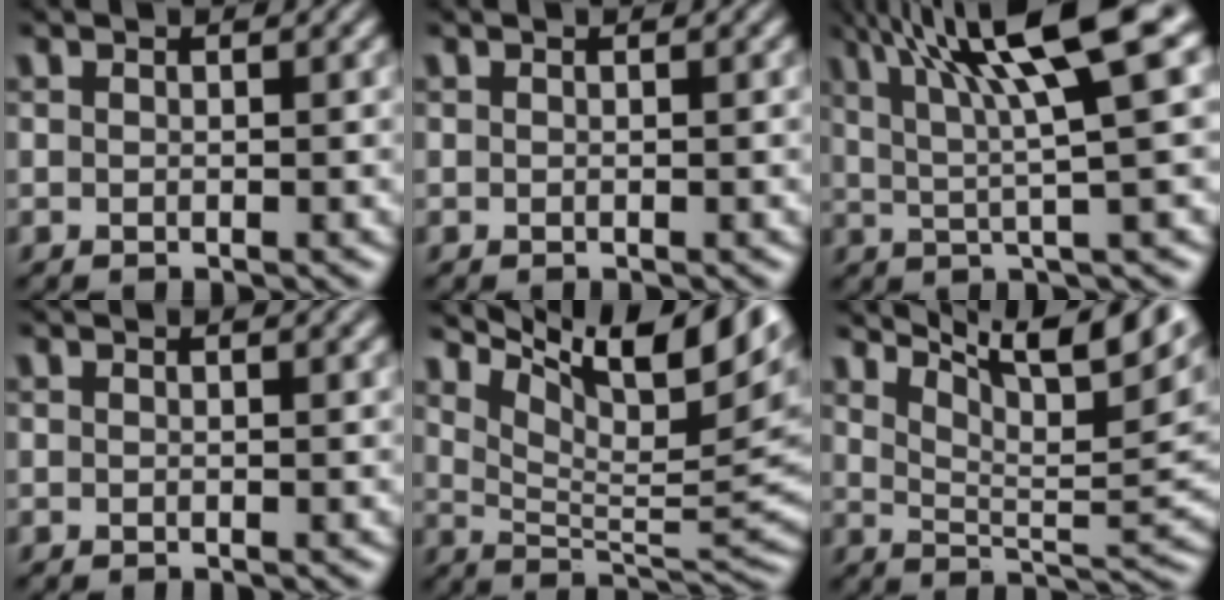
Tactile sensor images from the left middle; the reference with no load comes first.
{"total": 0.0}
{"total": 10.9, "force": [4.8, 1.8, 9.7], "torque": [-0.140, 0.020, 0.078]}
{"total": 1.2, "force": [0.8, 0.4, 0.8], "torque": [-0.006, 0.004, 0.008]}
{"total": 13.0, "force": [8.1, 3.6, 9.5], "torque": [-0.152, 0.017, 0.145]}
{"total": 11.6, "force": [7.8, 2.8, 8.1], "torque": [-0.124, 0.011, 0.128]}